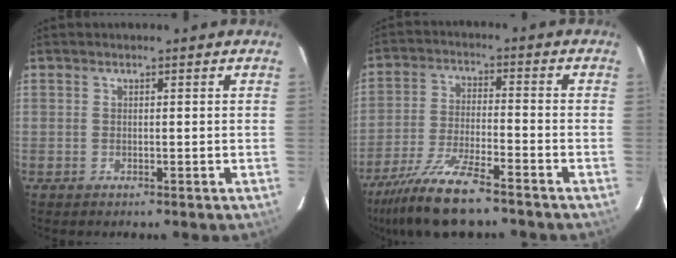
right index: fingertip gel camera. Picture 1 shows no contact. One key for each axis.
{"total": 11.0, "fx": -8.6, "fy": 1.1, "fz": 6.8, "tx": -0.129, "ty": -0.028, "tz": -0.153}